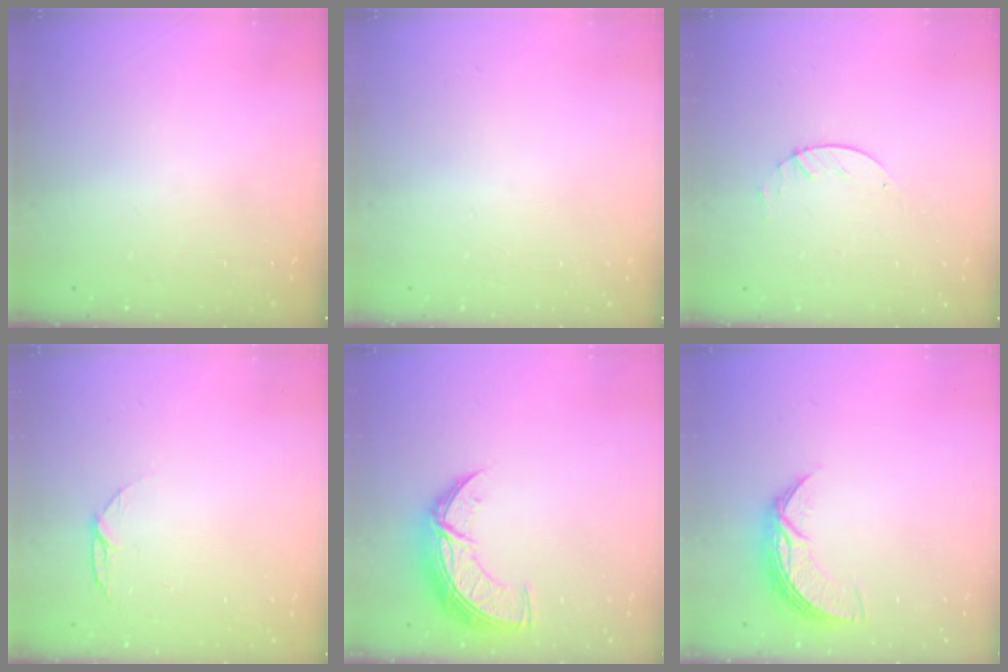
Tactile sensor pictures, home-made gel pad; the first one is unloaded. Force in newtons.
{"total": 0.0}
{"total": 1.9, "press": 1.9, "slide": 0.3}
{"total": 4.8, "press": 4.8, "slide": 0.6}
{"total": 10.9, "press": 10.9, "slide": 0.9}
{"total": 8.8, "press": 8.8, "slide": 0.4}